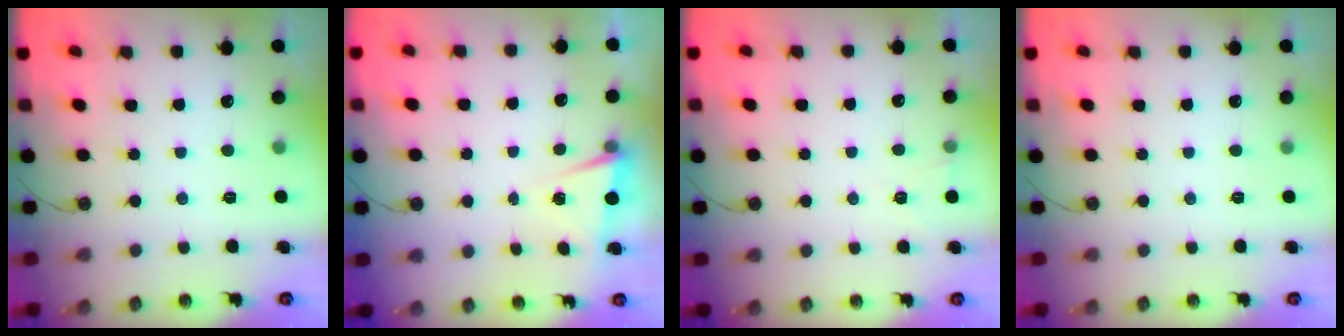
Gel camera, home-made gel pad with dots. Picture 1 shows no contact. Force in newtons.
{"total": 2.8, "press": 1.8, "slide": 2.2}
{"total": 4.5, "press": 1.8, "slide": 4.1}
{"total": 0.0}